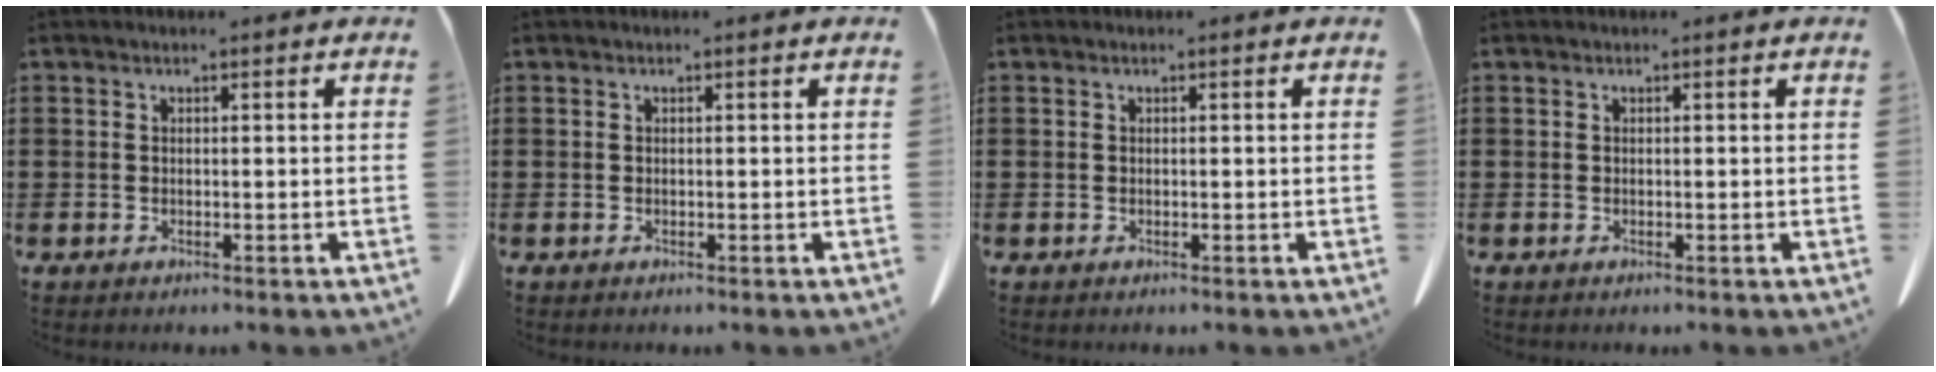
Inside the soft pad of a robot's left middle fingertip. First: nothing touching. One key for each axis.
{"total": 0.0}
{"total": 0.0}
{"total": 0.0}